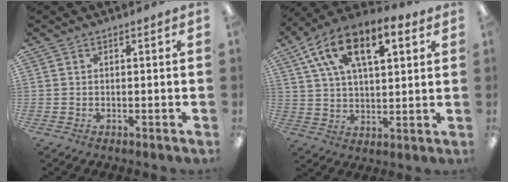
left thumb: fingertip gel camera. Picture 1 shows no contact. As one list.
[{"total": 15.1, "force": [7.9, 7.5, 10.5], "torque": [-0.182, -0.016, 0.141]}]